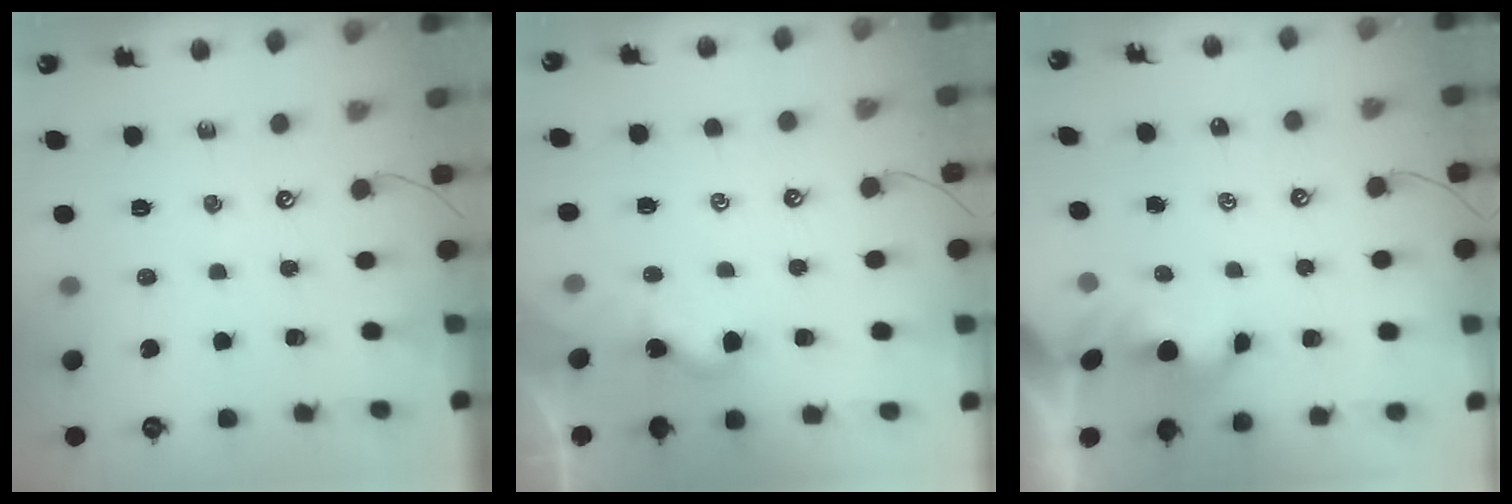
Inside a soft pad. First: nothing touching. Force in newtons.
{"total": 1.1, "press": 1.1, "slide": 0.3}
{"total": 1.6, "press": 1.6, "slide": 0.2}